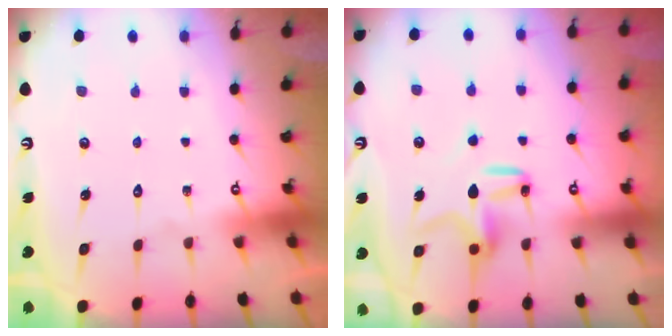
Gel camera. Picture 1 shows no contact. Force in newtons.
{"total": 10.0, "press": 10.0, "slide": 0.3}